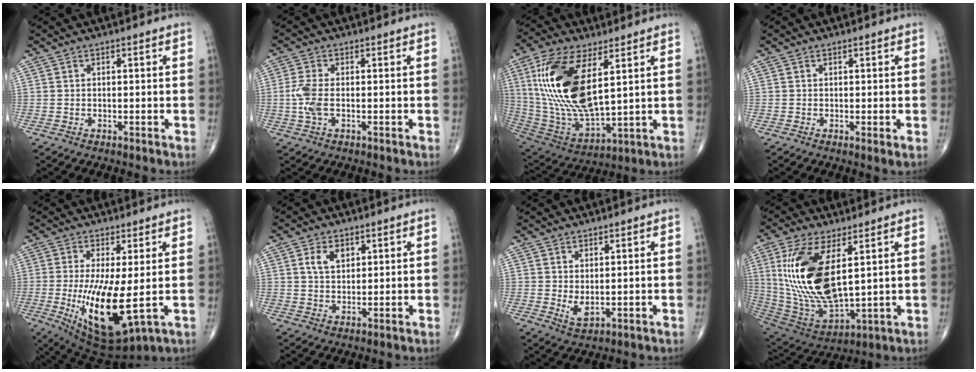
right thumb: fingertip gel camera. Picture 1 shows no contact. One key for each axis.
{"total": 4.6, "fx": -0.6, "fy": 2.1, "fz": 4.0, "tx": -0.105, "ty": 0.002, "tz": -0.016}
{"total": 21.8, "fx": 6.0, "fy": 9.5, "fz": 18.7, "tx": -0.381, "ty": -0.029, "tz": 0.121}
{"total": 1.0, "fx": 0.0, "fy": 0.2, "fz": 1.0, "tx": -0.020, "ty": -0.005, "tz": -0.001}
{"total": 14.2, "fx": -1.8, "fy": 4.3, "fz": 13.4, "tx": -0.253, "ty": -0.031, "tz": -0.012}
{"total": 4.6, "fx": 1.9, "fy": 3.0, "fz": 2.9, "tx": -0.043, "ty": -0.006, "tz": 0.036}
{"total": 3.1, "fx": 0.3, "fy": 1.6, "fz": 2.7, "tx": -0.044, "ty": -0.011, "tz": 0.015}
{"total": 20.7, "fx": 5.0, "fy": 9.1, "fz": 17.9, "tx": -0.361, "ty": -0.029, "tz": 0.109}